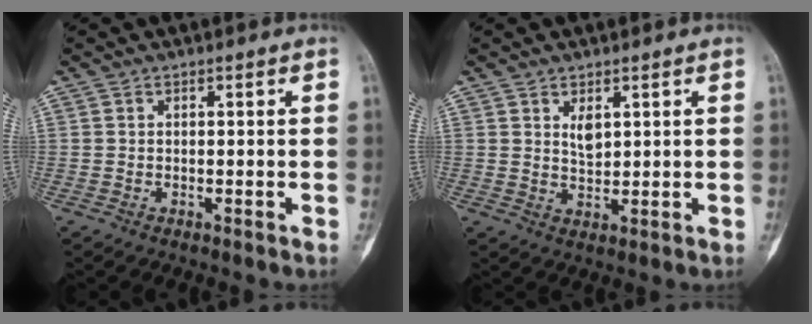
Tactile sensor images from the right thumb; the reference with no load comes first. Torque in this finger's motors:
{"motor_torque": [-0.31, 0.30, 0.30, 0.26, 0.11]}